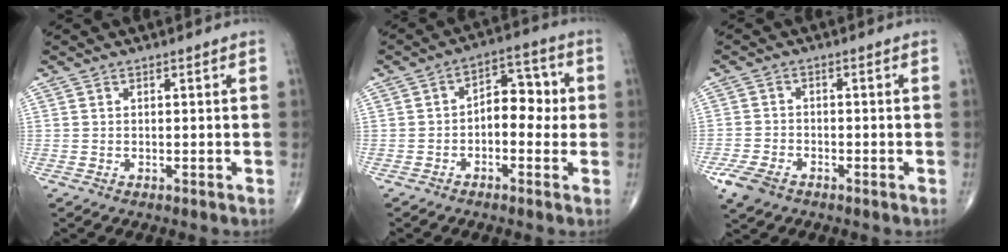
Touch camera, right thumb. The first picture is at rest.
{"total": 7.9, "force": [-0.5, 4.9, 6.1], "torque": [-0.047, 0.031, -0.020]}
{"total": 5.3, "force": [-3.2, 3.1, 2.9], "torque": [-0.067, 0.007, -0.058]}